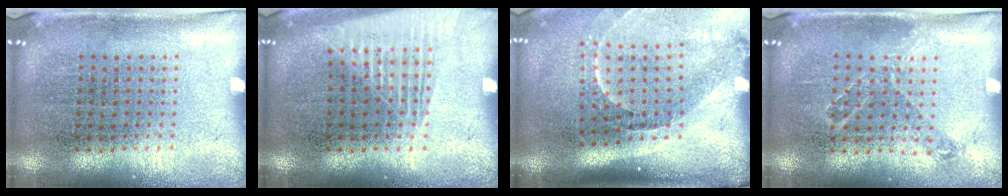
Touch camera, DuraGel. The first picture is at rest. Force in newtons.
{"total": 1.3, "press": 1.3, "slide": 0.2}
{"total": 2.0, "press": 1.4, "slide": 1.5}
{"total": 0.8, "press": 0.8, "slide": 0.3}